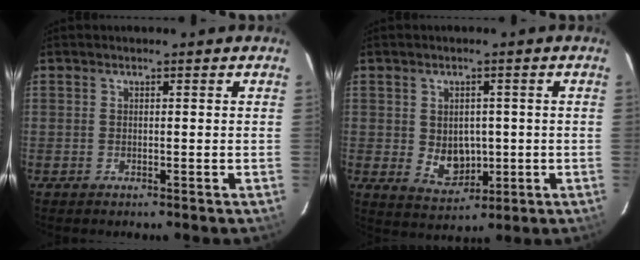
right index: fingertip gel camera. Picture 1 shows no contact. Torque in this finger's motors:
{"motor_torque": [0.57, 0.02, 0.27, 0.07]}